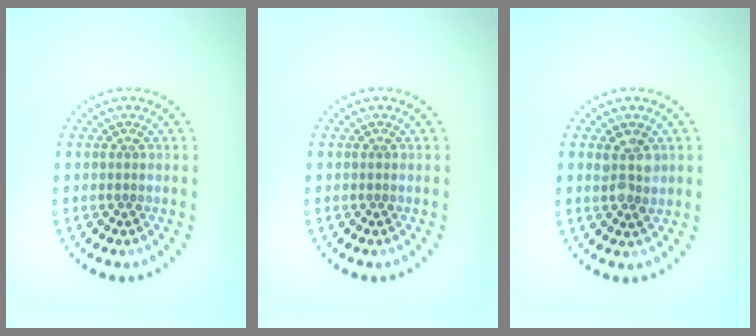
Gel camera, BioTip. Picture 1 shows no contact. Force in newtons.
{"total": 0.0}
{"total": 2.2, "press": 2.1, "slide": 0.6}